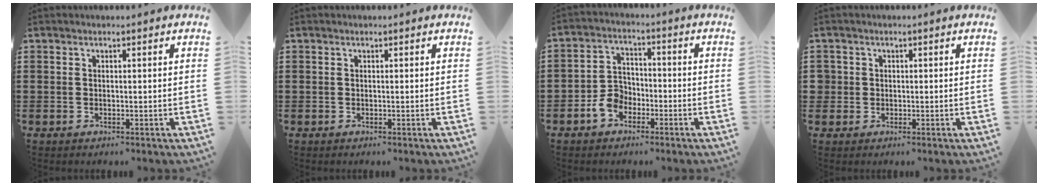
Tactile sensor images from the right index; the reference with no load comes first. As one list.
[{"total": 0.0}, {"total": 5.2, "force": [-2.5, 3.8, 2.4], "torque": [-0.066, 0.010, -0.053]}, {"total": 1.5, "force": [0.1, 1.5, 0.2], "torque": [-0.010, 0.009, 0.001]}]